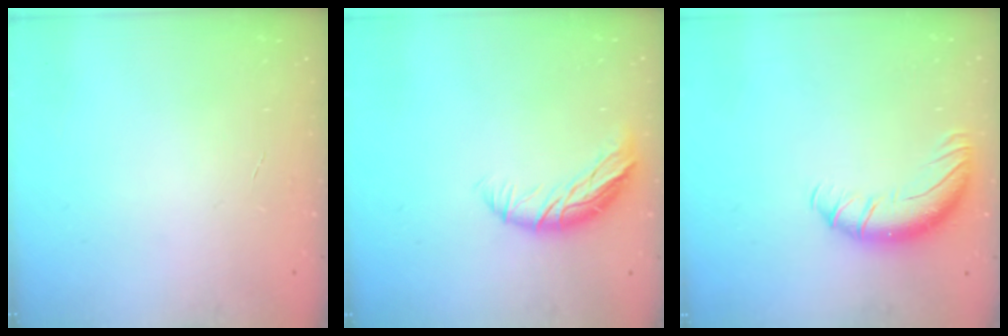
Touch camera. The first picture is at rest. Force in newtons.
{"total": 9.3, "press": 9.2, "slide": 1.6}
{"total": 10.8, "press": 10.7, "slide": 1.8}